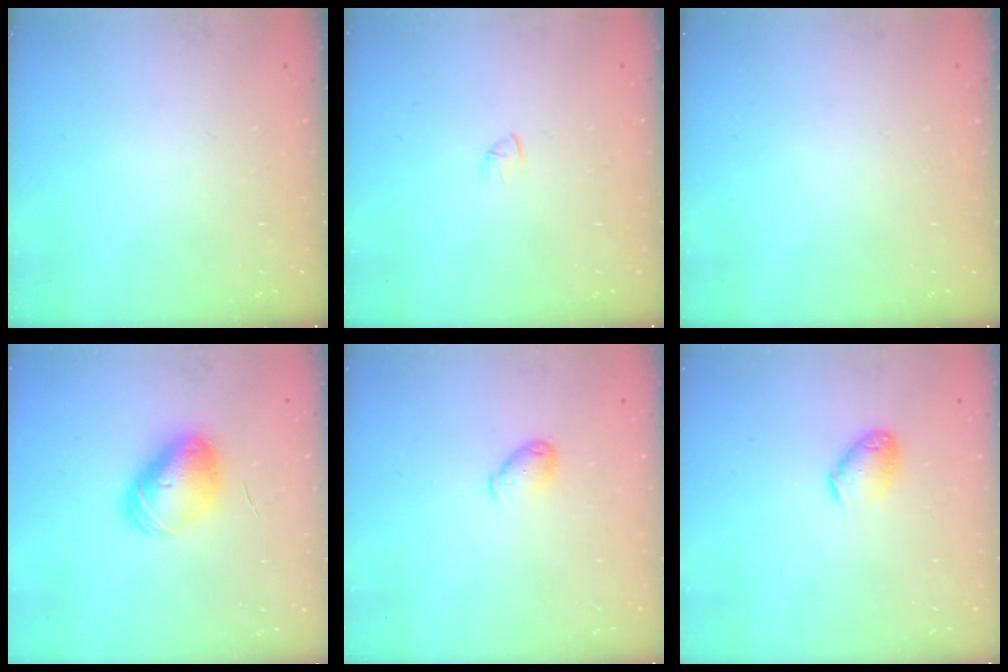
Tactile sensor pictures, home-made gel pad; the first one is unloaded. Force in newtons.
{"total": 1.2, "press": 1.1, "slide": 0.3}
{"total": 0.0}
{"total": 10.0, "press": 9.8, "slide": 2.2}
{"total": 5.6, "press": 5.5, "slide": 1.2}
{"total": 8.3, "press": 8.2, "slide": 1.2}